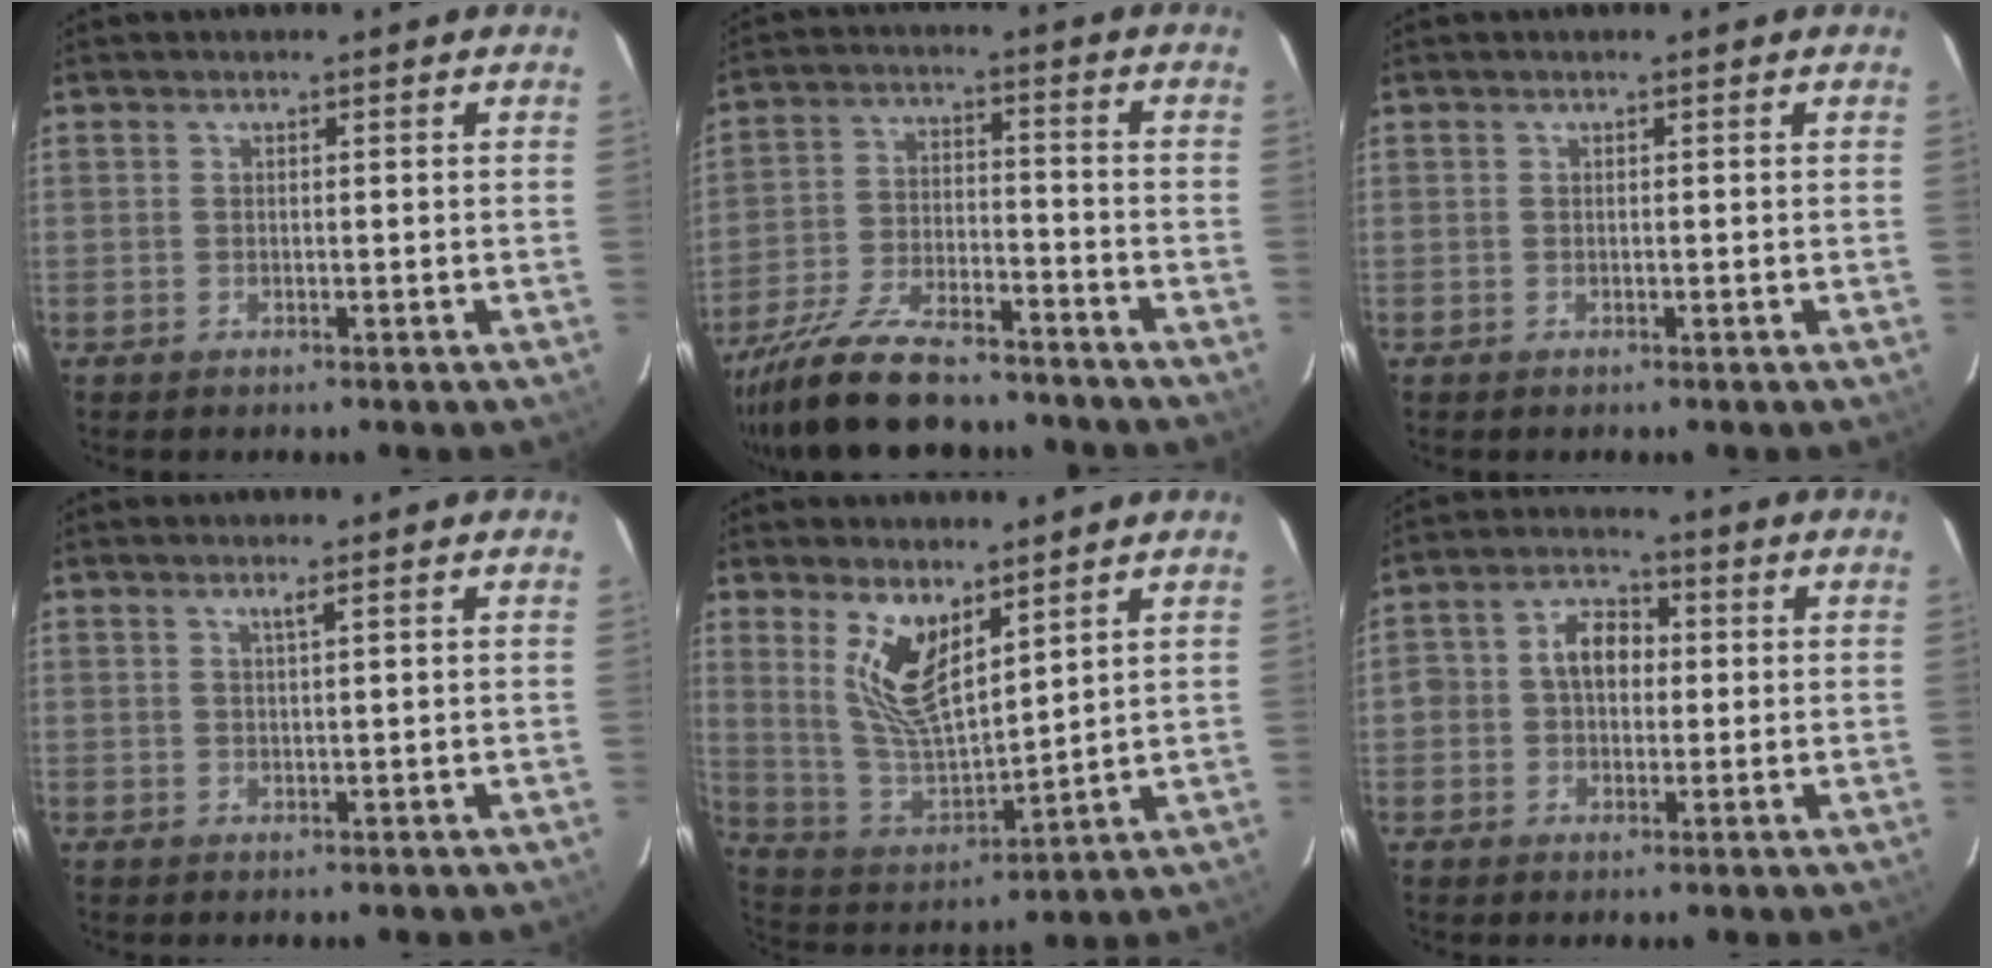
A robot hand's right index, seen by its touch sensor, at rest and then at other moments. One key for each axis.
{"total": 19.7, "fx": -16.5, "fy": 6.0, "fz": 9.1, "tx": -0.192, "ty": -0.028, "tz": -0.268}
{"total": 0.0}
{"total": 1.0, "fx": 0.6, "fy": -0.3, "fz": 0.8, "tx": -0.013, "ty": -0.002, "tz": 0.010}
{"total": 11.6, "fx": 6.7, "fy": 4.5, "fz": 8.3, "tx": -0.164, "ty": -0.008, "tz": 0.144}
{"total": 6.8, "fx": 0.2, "fy": 5.3, "fz": 4.2, "tx": -0.077, "ty": 0.027, "tz": 0.004}